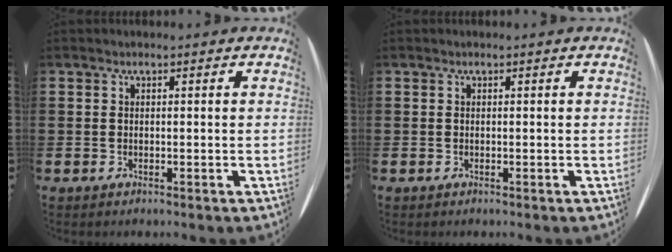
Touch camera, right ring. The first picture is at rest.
{"total": 0.0}